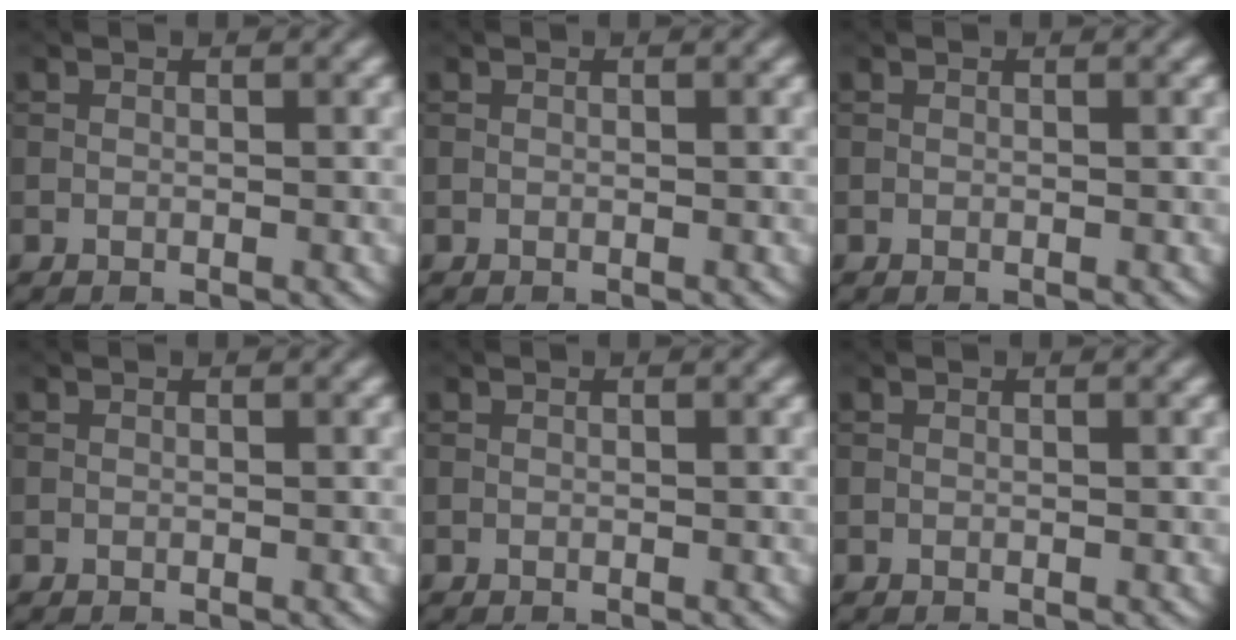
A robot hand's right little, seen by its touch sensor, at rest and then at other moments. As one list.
[{"total": 0.0}, {"total": 0.0}, {"total": 0.0}, {"total": 0.0}, {"total": 0.0}]